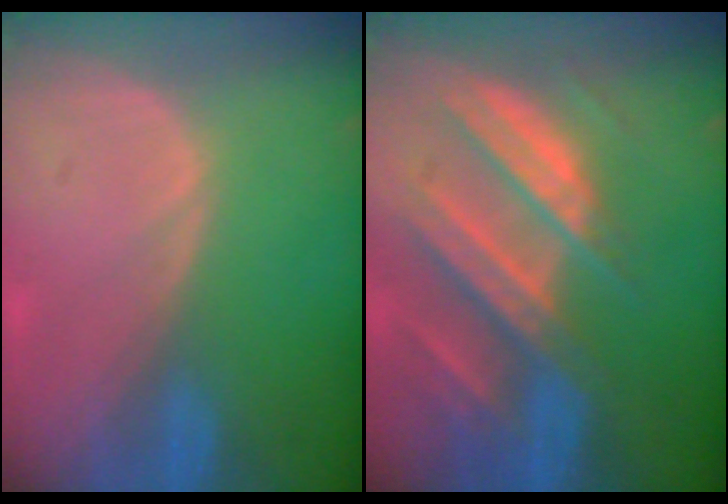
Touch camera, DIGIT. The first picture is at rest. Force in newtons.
{"total": 10.3, "press": 9.2, "slide": 4.8}